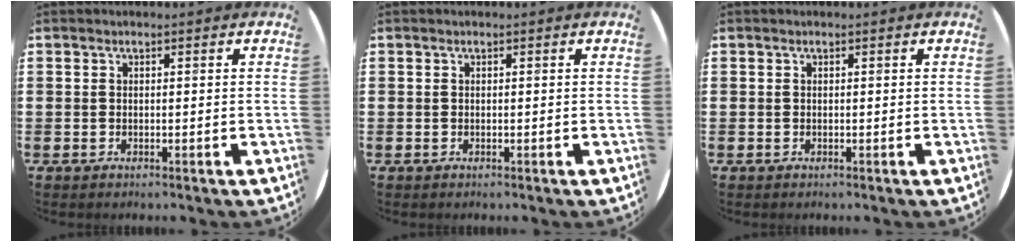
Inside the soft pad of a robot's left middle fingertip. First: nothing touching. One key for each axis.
{"total": 0.0}
{"total": 0.0}